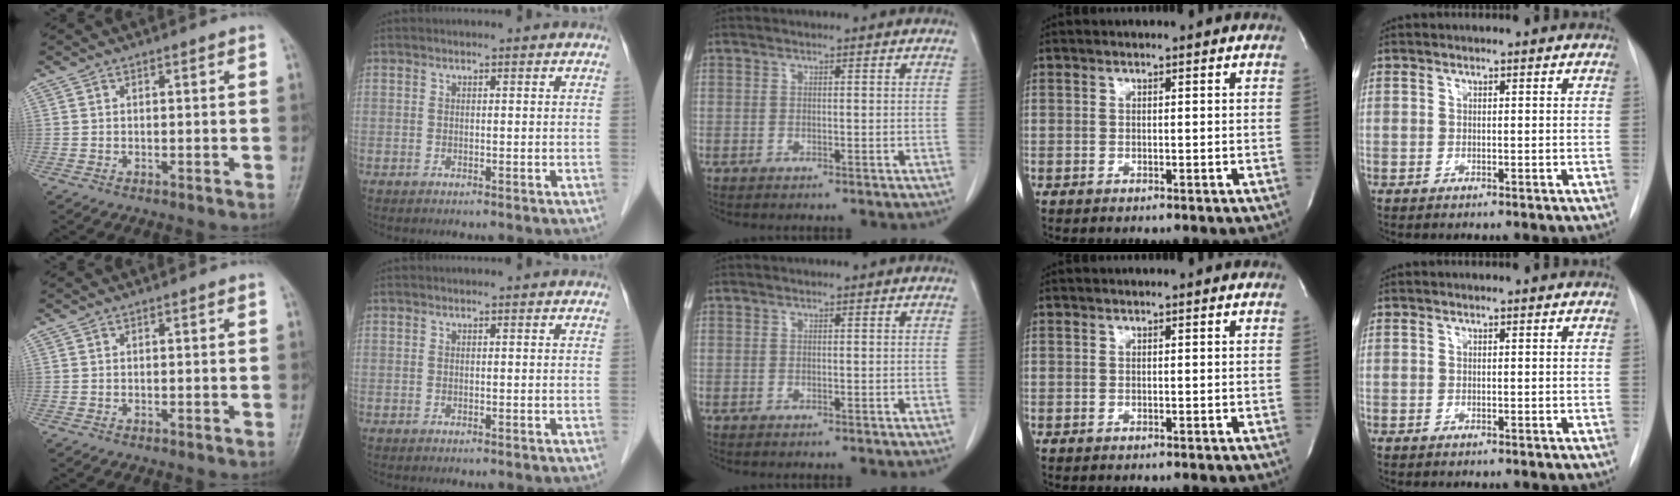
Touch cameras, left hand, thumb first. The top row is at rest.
{}